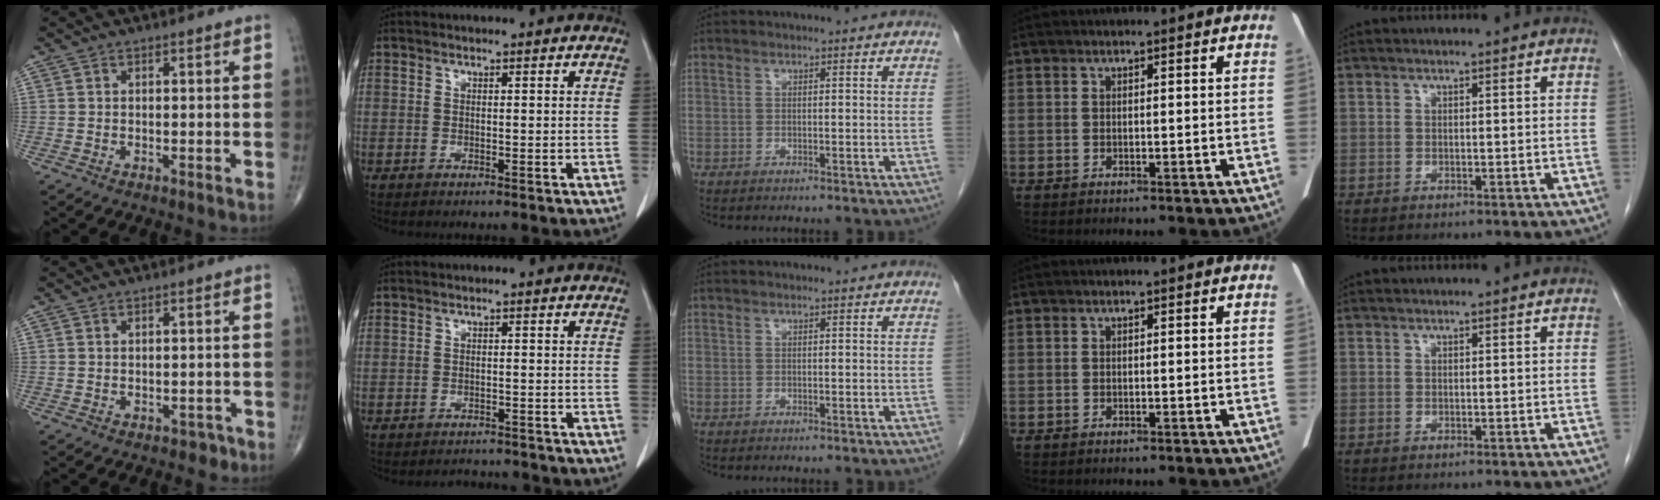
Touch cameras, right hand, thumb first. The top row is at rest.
{"thumb": {"total": 1.1, "force": [-0.5, 0.9, 0.4], "torque": [0.002, 0.003, -0.006]}, "index": {"total": 3.0, "force": [-2.8, 1.0, -0.2], "torque": [0.004, -0.001, -0.039]}}